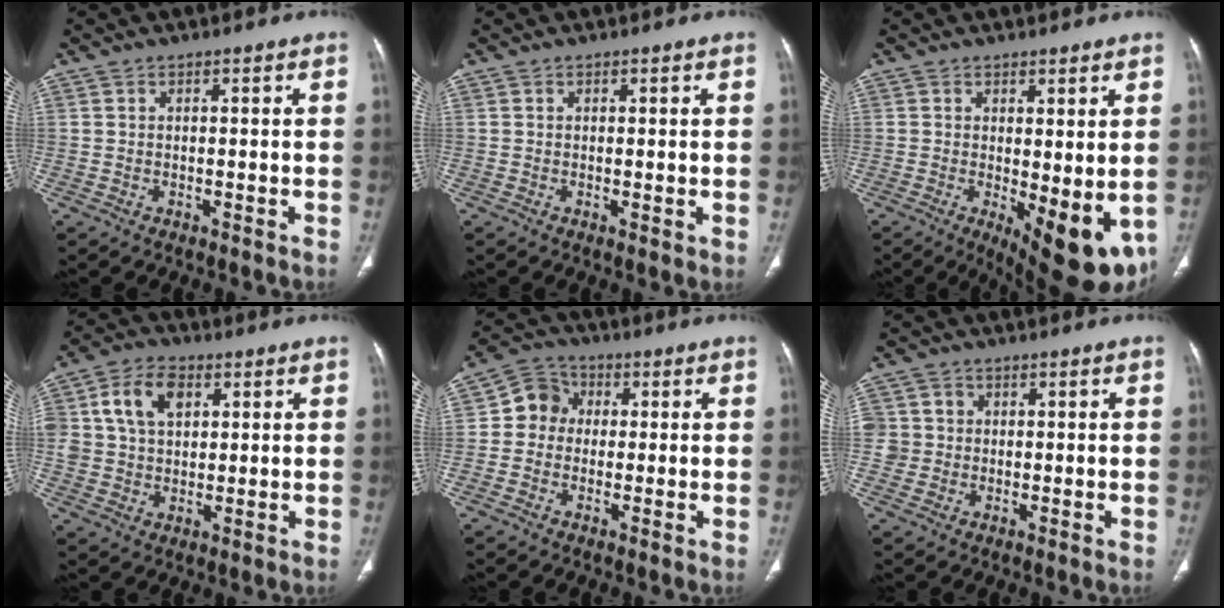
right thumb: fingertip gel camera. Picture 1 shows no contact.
{"total": 0.8, "force": [0.1, 0.3, 0.8], "torque": [-0.017, -0.006, 0.000]}
{"total": 11.5, "force": [-1.7, 4.2, 10.6], "torque": [-0.134, -0.026, -0.009]}
{"total": 11.0, "force": [3.3, 7.9, 7.0], "torque": [-0.115, 0.004, 0.059]}
{"total": 6.6, "force": [0.2, 6.0, 2.9], "torque": [-0.027, 0.018, -0.010]}
{"total": 5.5, "force": [0.1, 5.4, 1.0], "torque": [-0.001, 0.012, 0.001]}